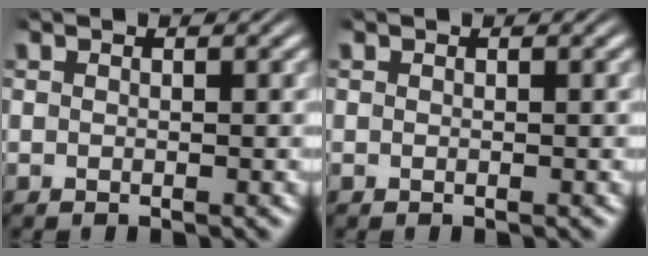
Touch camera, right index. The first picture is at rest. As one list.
[{"total": 0.0}]